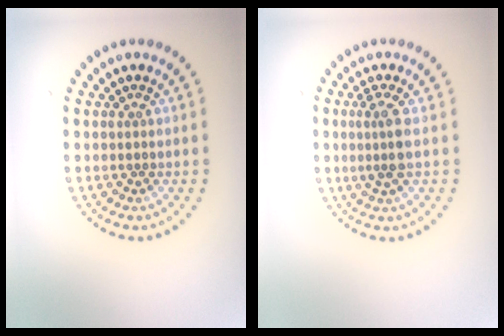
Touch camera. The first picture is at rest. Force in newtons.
{"total": 2.1, "press": 1.8, "slide": 1.1}